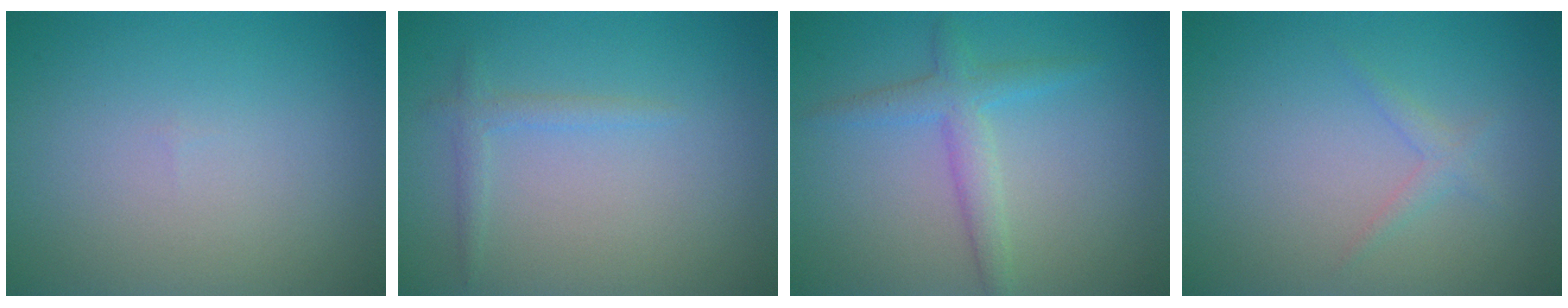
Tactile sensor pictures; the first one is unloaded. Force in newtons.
{"total": 1.3, "press": 1.3, "slide": 0.1}
{"total": 2.7, "press": 2.7, "slide": 0.2}
{"total": 1.1, "press": 1.1, "slide": 0.0}